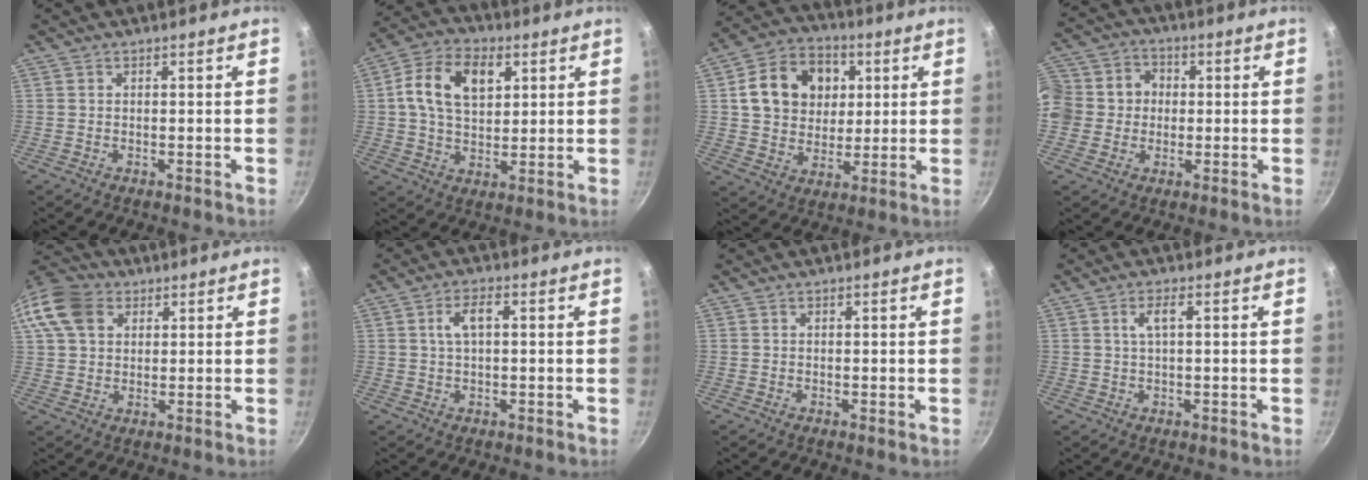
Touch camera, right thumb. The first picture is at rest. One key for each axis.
{"total": 12.7, "fx": 3.6, "fy": 8.2, "fz": 9.0, "tx": -0.149, "ty": 0.004, "tz": 0.053}
{"total": 15.4, "fx": 3.6, "fy": 12.4, "fz": 8.3, "tx": -0.116, "ty": 0.009, "tz": 0.056}
{"total": 12.6, "fx": -0.2, "fy": 11.5, "fz": 5.3, "tx": -0.090, "ty": 0.027, "tz": -0.018}
{"total": 13.4, "fx": 5.1, "fy": 9.9, "fz": 7.5, "tx": -0.146, "ty": 0.016, "tz": 0.082}
{"total": 4.4, "fx": 0.8, "fy": 2.0, "fz": 3.8, "tx": -0.071, "ty": 0.014, "tz": 0.015}
{"total": 0.0}
{"total": 2.8, "fx": 0.6, "fy": 0.7, "fz": 2.6, "tx": -0.055, "ty": 0.007, "tz": 0.015}